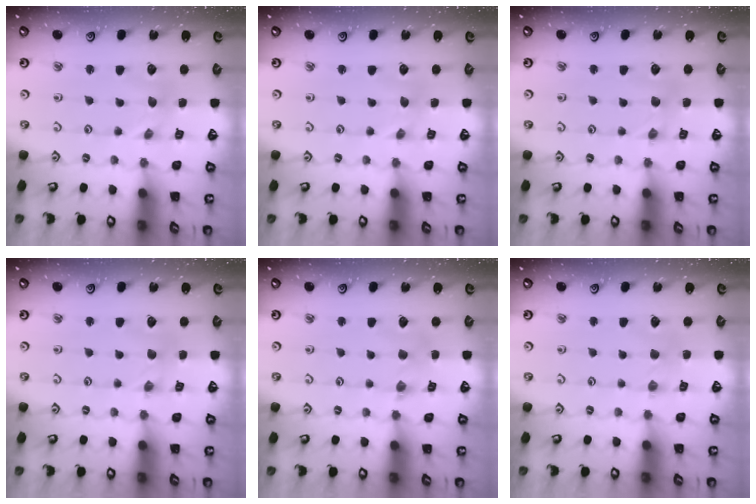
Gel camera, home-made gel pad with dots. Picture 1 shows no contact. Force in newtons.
{"total": 0.0}
{"total": 1.5, "press": 1.5, "slide": 0.3}
{"total": 0.0}
{"total": 2.4, "press": 2.4, "slide": 0.2}
{"total": 2.2, "press": 2.1, "slide": 0.4}